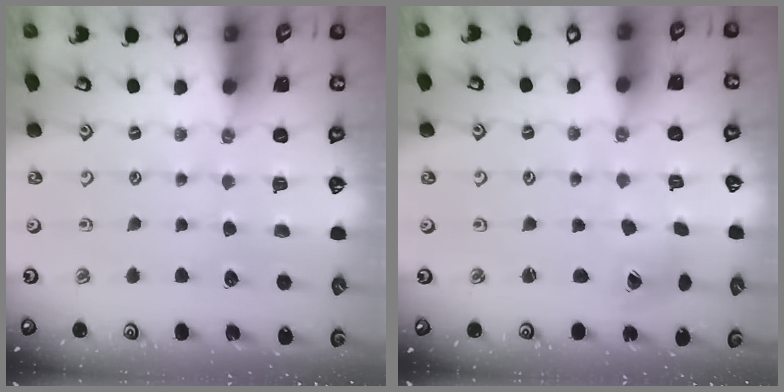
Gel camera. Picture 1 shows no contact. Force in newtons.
{"total": 2.0, "press": 2.0, "slide": 0.3}